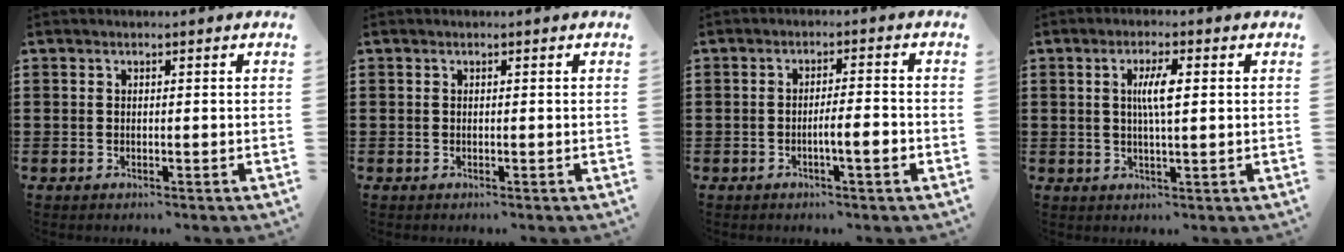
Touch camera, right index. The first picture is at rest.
{"total": 0.0}
{"total": 3.7, "force": [-1.3, 0.4, 3.4], "torque": [-0.060, 0.001, -0.024]}
{"total": 4.3, "force": [0.7, 0.8, 4.2], "torque": [-0.082, 0.005, 0.009]}